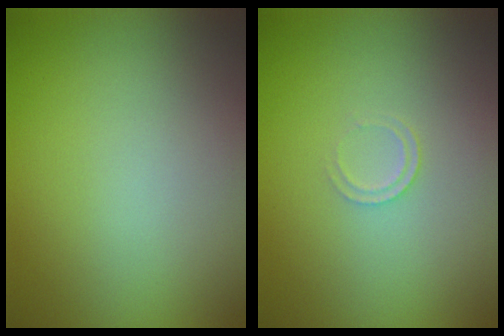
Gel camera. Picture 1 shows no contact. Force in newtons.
{"total": 0.9, "press": 0.9, "slide": 0.1}